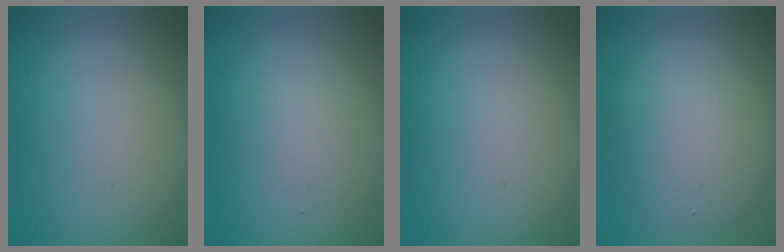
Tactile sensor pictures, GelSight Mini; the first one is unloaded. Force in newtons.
{"total": 1.6, "press": 1.6, "slide": 0.1}
{"total": 0.0}
{"total": 5.7, "press": 5.7, "slide": 0.3}